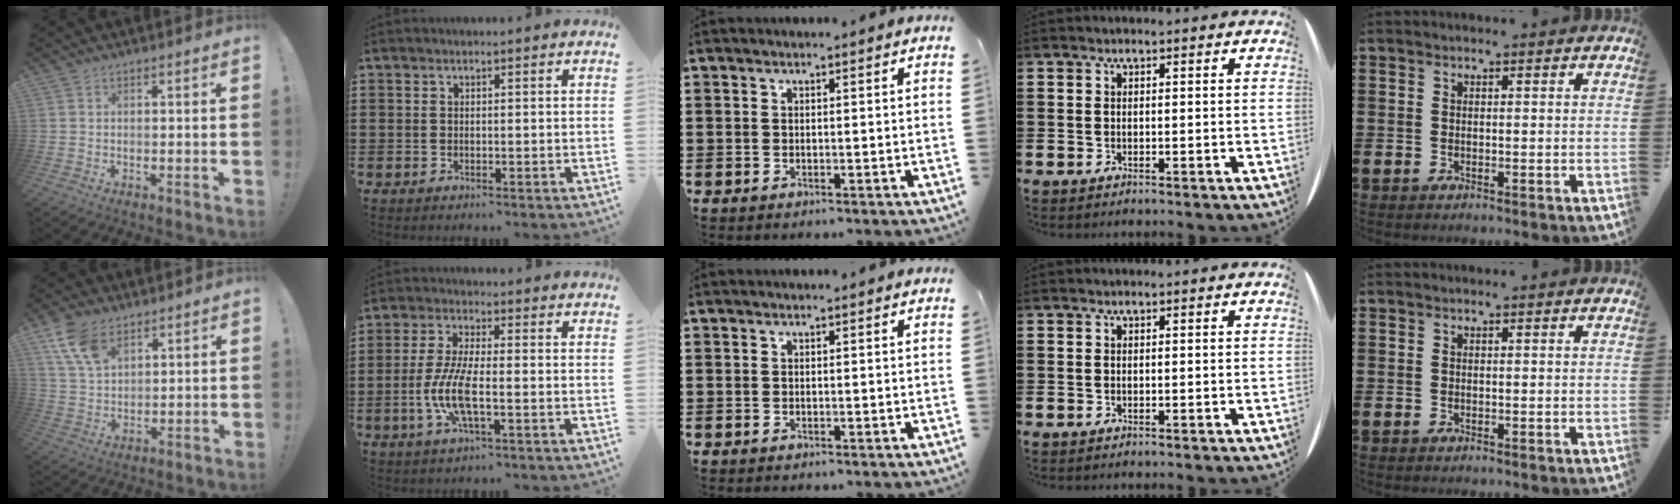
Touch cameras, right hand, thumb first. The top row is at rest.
{"thumb": {"total": 10.5, "force": [6.3, 6.0, 5.9], "torque": [-0.104, -0.024, 0.124]}, "index": {"total": 7.8, "force": [-2.3, 2.2, 7.1], "torque": [-0.161, -0.012, -0.050]}}